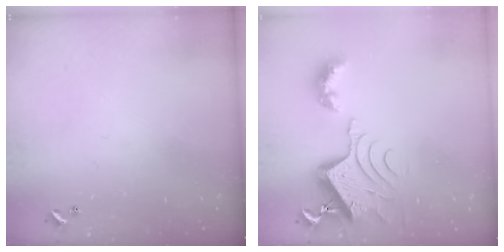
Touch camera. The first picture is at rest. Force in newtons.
{"total": 11.5, "press": 11.5, "slide": 1.0}